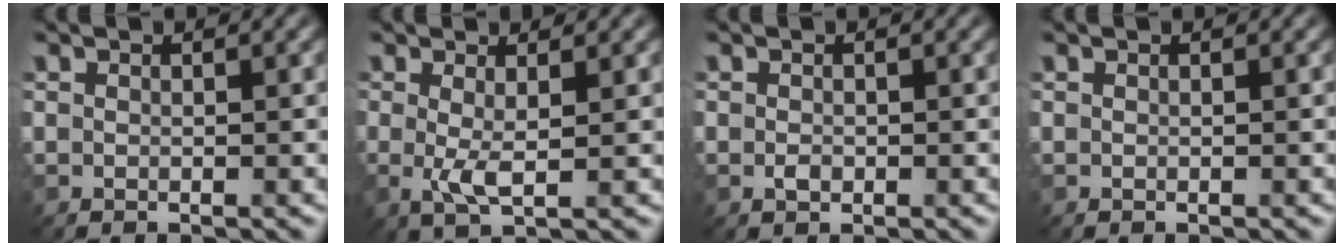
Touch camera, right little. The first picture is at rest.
{"total": 2.4, "force": [0.2, 0.4, 2.4], "torque": [-0.050, -0.007, 0.005]}
{"total": 0.8, "force": [-0.2, 0.6, 0.5], "torque": [-0.009, -0.001, -0.004]}
{"total": 0.0}